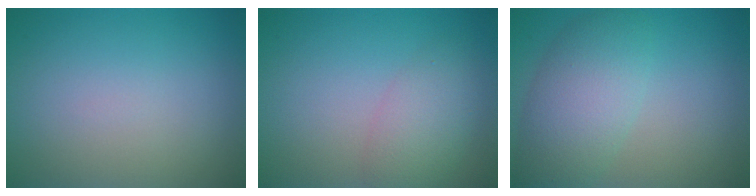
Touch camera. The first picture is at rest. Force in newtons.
{"total": 3.3, "press": 3.3, "slide": 0.2}
{"total": 5.5, "press": 5.5, "slide": 0.1}